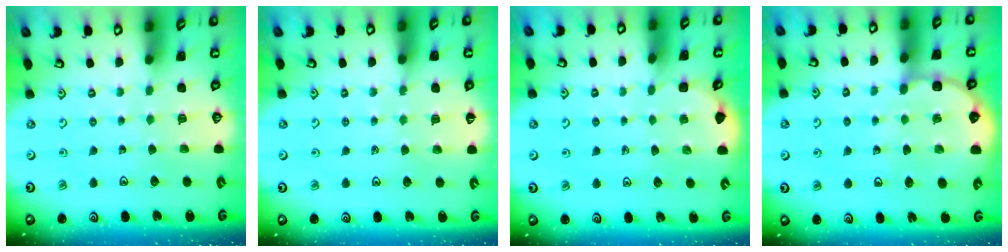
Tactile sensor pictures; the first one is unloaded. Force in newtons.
{"total": 5.4, "press": 5.3, "slide": 1.3}
{"total": 2.4, "press": 2.4, "slide": 0.1}
{"total": 6.6, "press": 6.4, "slide": 1.5}